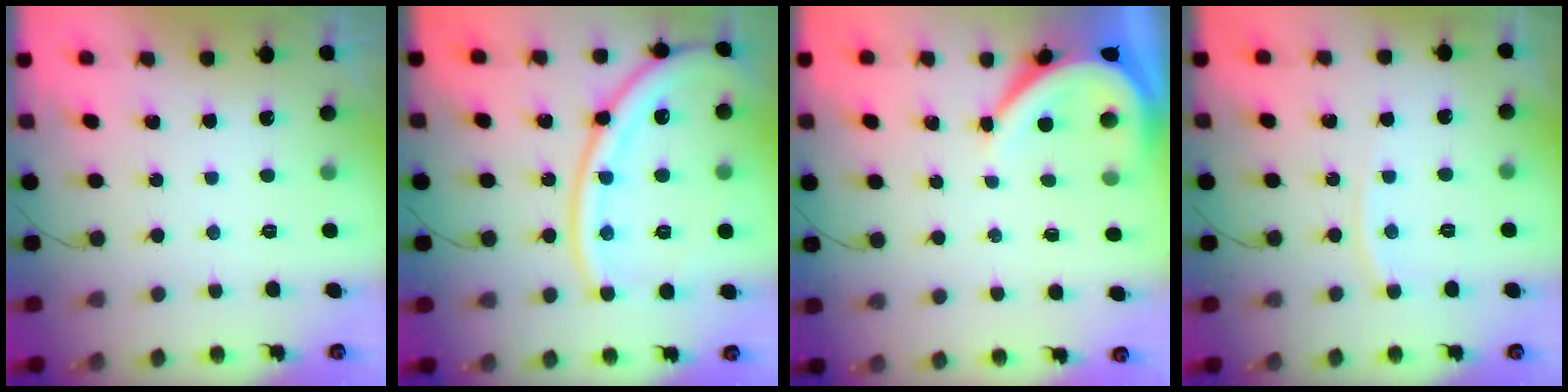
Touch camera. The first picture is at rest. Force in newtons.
{"total": 18.7, "press": 18.6, "slide": 2.3}
{"total": 6.8, "press": 6.8, "slide": 0.6}
{"total": 4.3, "press": 4.2, "slide": 0.6}